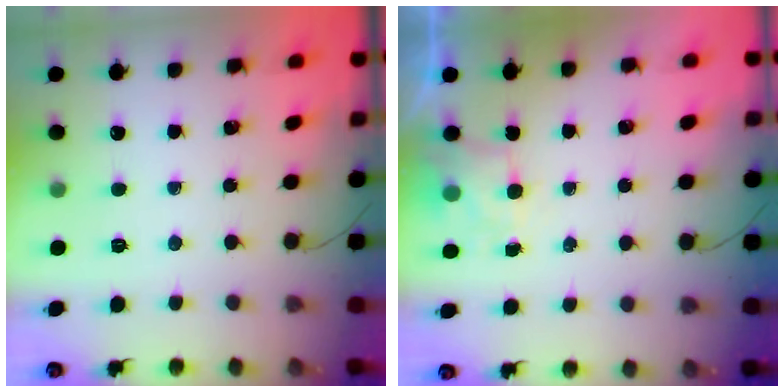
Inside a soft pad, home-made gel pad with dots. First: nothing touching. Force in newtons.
{"total": 1.9, "press": 1.6, "slide": 1.0}